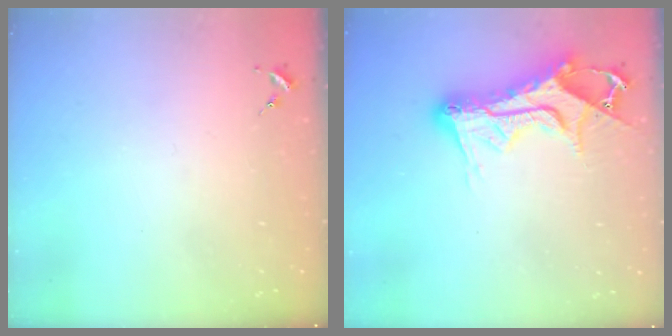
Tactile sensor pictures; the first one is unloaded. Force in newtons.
{"total": 16.2, "press": 16.2, "slide": 1.4}